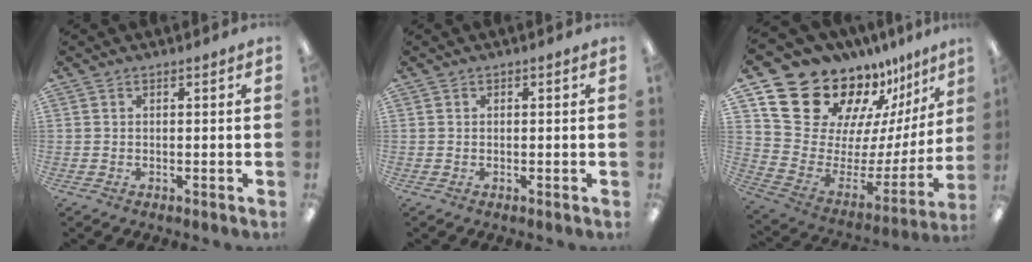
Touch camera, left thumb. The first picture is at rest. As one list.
[{"total": 0.0}, {"total": 20.4, "force": [16.8, 9.6, 6.4], "torque": [-0.109, -0.137, 0.314]}]